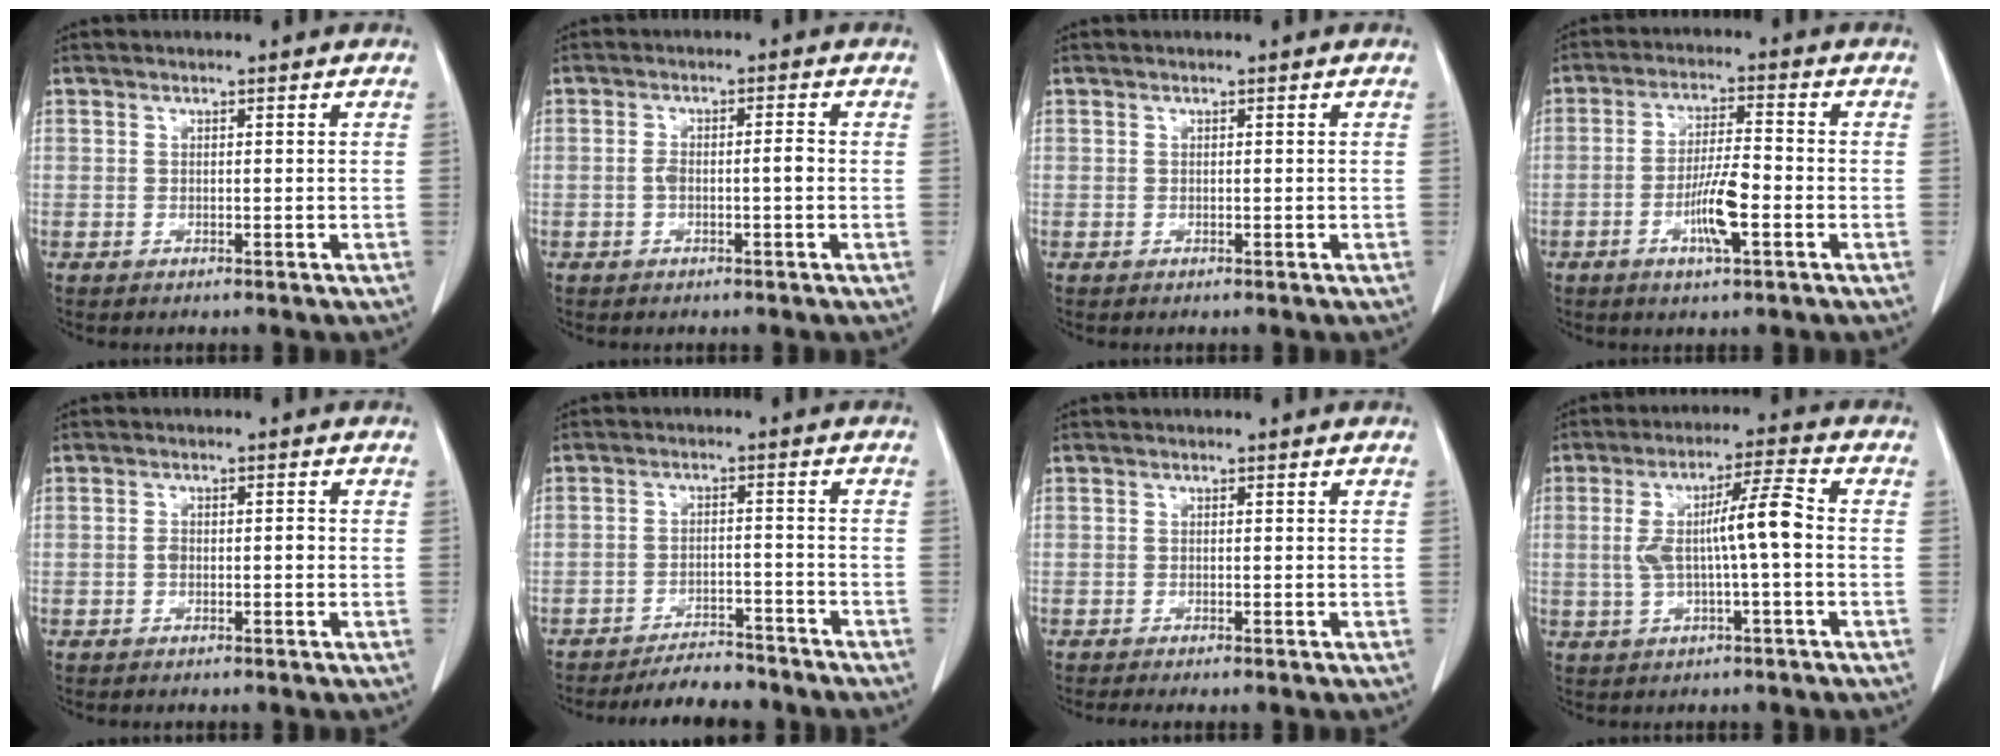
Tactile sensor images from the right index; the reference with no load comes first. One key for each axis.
{"total": 3.0, "fx": -0.6, "fy": 0.7, "fz": 2.9, "tx": -0.055, "ty": 0.008, "tz": -0.007}
{"total": 0.0}
{"total": 7.1, "fx": -2.5, "fy": 0.9, "fz": 6.6, "tx": -0.126, "ty": -0.002, "tz": -0.046}
{"total": 2.0, "fx": -0.4, "fy": 1.0, "fz": 1.7, "tx": -0.029, "ty": 0.007, "tz": -0.005}
{"total": 7.2, "fx": -6.8, "fy": 1.7, "fz": 1.7, "tx": -0.018, "ty": -0.004, "tz": -0.105}
{"total": 1.7, "fx": -1.3, "fy": 0.3, "fz": 1.0, "tx": -0.013, "ty": -0.004, "tz": -0.017}
{"total": 8.3, "fx": -0.2, "fy": 0.7, "fz": 8.3, "tx": -0.156, "ty": 0.021, "tz": -0.004}